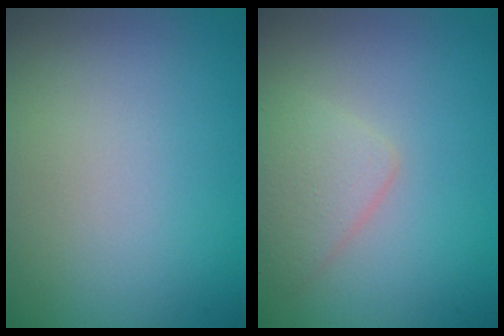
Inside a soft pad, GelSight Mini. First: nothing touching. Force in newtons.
{"total": 2.4, "press": 2.4, "slide": 0.2}